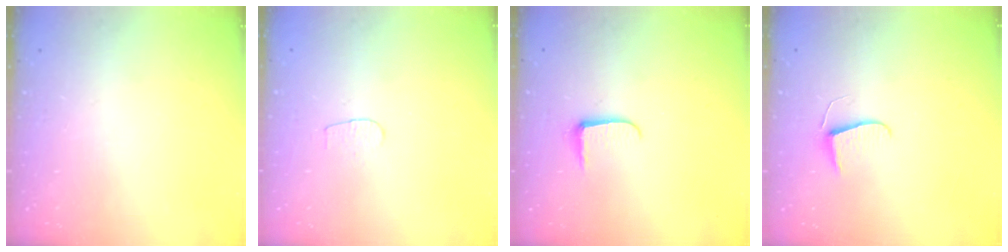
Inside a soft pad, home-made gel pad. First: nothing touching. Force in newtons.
{"total": 3.7, "press": 3.6, "slide": 0.4}
{"total": 6.2, "press": 6.1, "slide": 0.8}
{"total": 5.9, "press": 5.8, "slide": 0.6}